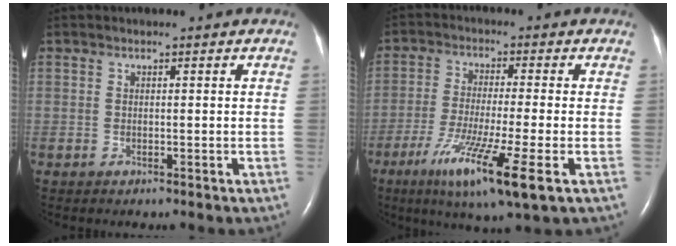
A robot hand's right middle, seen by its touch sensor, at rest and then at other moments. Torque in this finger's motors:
{"motor_torque": [1.52, -0.63, 0.29, 0.18]}